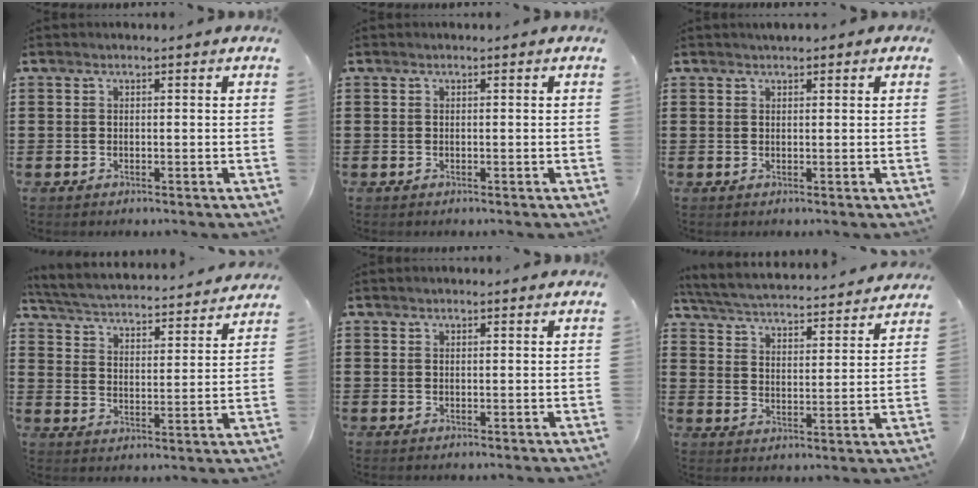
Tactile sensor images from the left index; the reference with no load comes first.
{"total": 0.0}
{"total": 1.2, "force": [1.1, 0.4, 0.4], "torque": [-0.009, 0.004, 0.020]}
{"total": 3.3, "force": [3.3, -0.3, 0.6], "torque": [-0.032, -0.031, 0.047]}
{"total": 0.8, "force": [0.8, 0.2, 0.2], "torque": [-0.005, 0.001, 0.015]}
{"total": 4.0, "force": [3.9, -0.2, 0.8], "torque": [-0.039, -0.033, 0.060]}